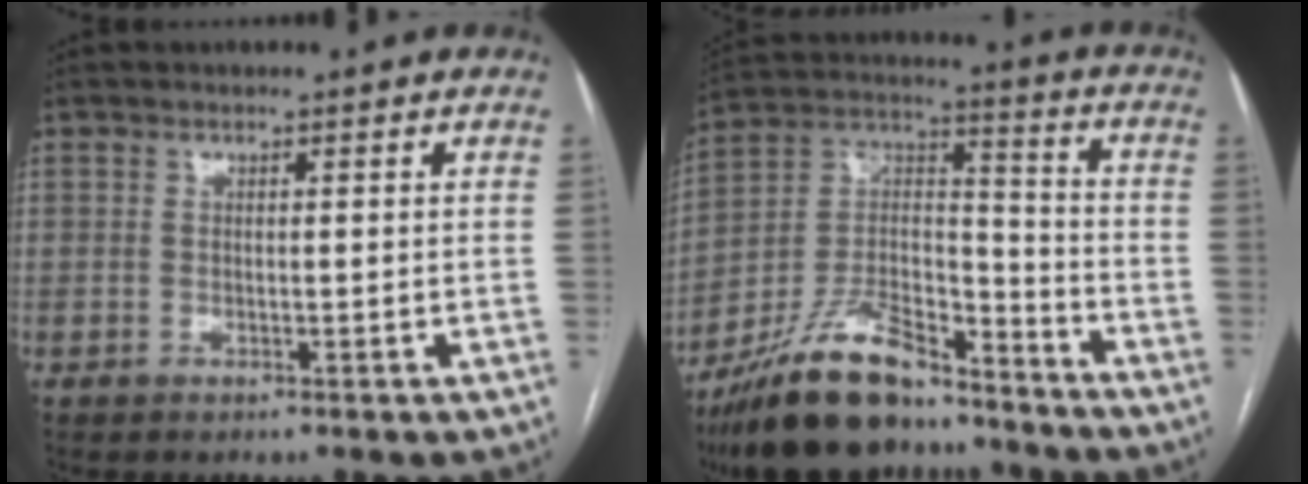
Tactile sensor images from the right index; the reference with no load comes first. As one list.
[{"total": 18.2, "force": [-14.8, 5.6, 8.9], "torque": [-0.179, 0.022, -0.264]}]